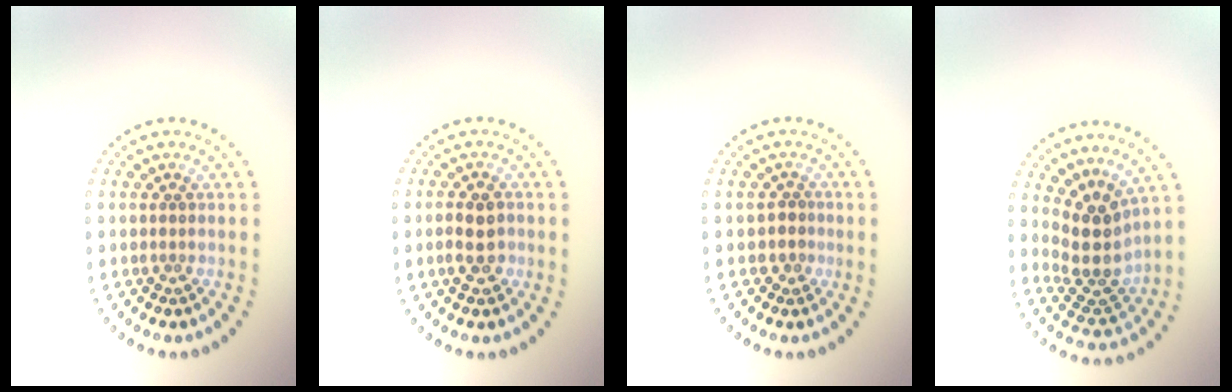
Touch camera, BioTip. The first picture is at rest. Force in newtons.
{"total": 2.6, "press": 2.5, "slide": 0.5}
{"total": 1.1, "press": 0.7, "slide": 0.9}
{"total": 3.9, "press": 2.9, "slide": 2.6}